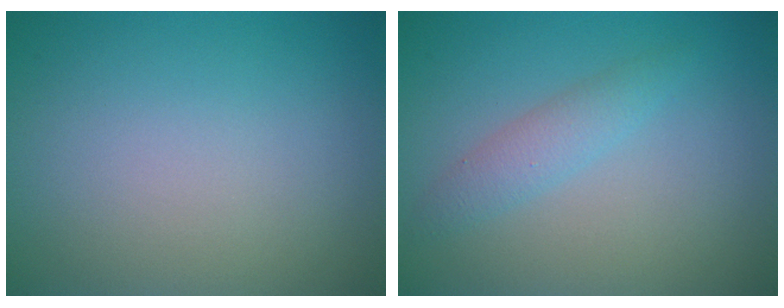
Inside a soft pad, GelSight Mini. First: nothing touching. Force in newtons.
{"total": 2.0, "press": 2.0, "slide": 0.0}